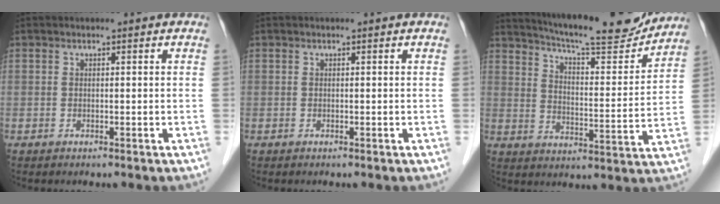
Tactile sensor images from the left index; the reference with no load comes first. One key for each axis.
{"total": 0.0}
{"total": 17.2, "fx": 16.0, "fy": 1.2, "fz": 6.1, "tx": -0.103, "ty": -0.030, "tz": 0.224}